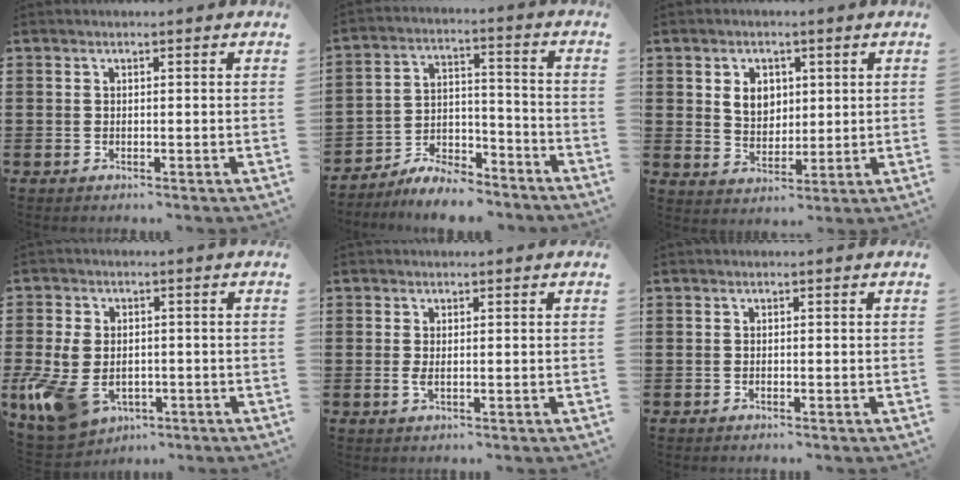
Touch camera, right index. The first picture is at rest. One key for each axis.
{"total": 7.9, "fx": -7.2, "fy": 2.6, "fz": 2.1, "tx": -0.045, "ty": 0.020, "tz": -0.139}
{"total": 4.8, "fx": 1.4, "fy": 3.8, "fz": 2.5, "tx": -0.056, "ty": 0.011, "tz": 0.020}
{"total": 8.4, "fx": -2.4, "fy": 5.5, "fz": 5.9, "tx": -0.152, "ty": 0.002, "tz": -0.045}
{"total": 1.3, "fx": 0.0, "fy": 0.3, "fz": 1.3, "tx": -0.024, "ty": -0.002, "tz": 0.000}
{"total": 0.0}